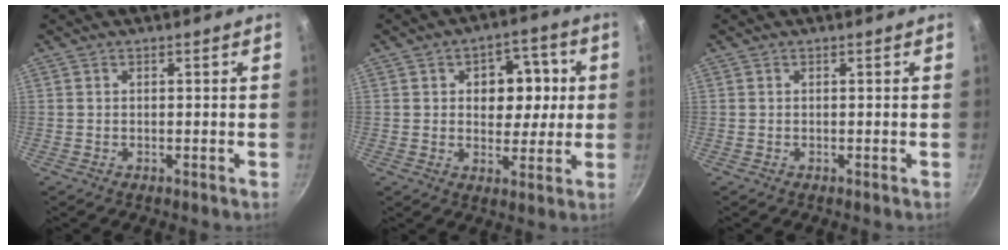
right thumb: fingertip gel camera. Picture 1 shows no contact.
{"total": 10.6, "force": [1.8, 7.6, 7.2], "torque": [-0.049, 0.002, 0.021]}
{"total": 0.0}